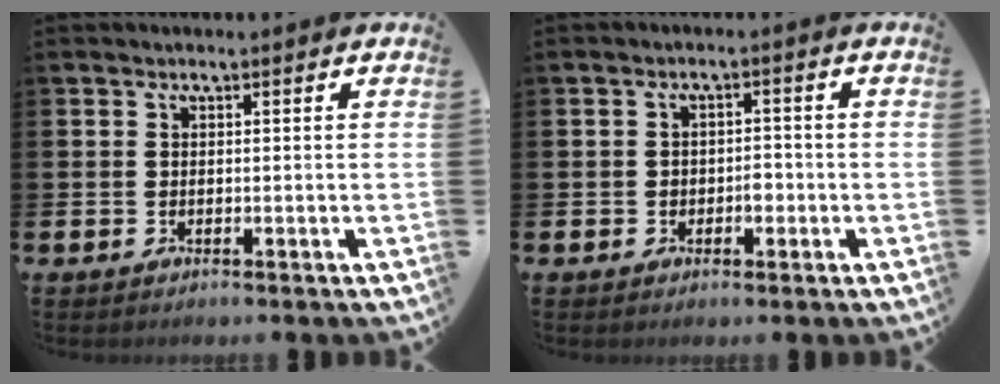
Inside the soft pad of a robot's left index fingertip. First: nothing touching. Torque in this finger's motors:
{"motor_torque": [0.04, 0.02, 0.08, 0.02]}